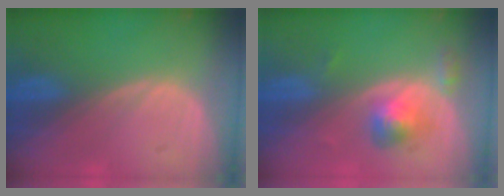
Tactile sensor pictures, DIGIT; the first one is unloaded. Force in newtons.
{"total": 4.0, "press": 4.0, "slide": 0.2}